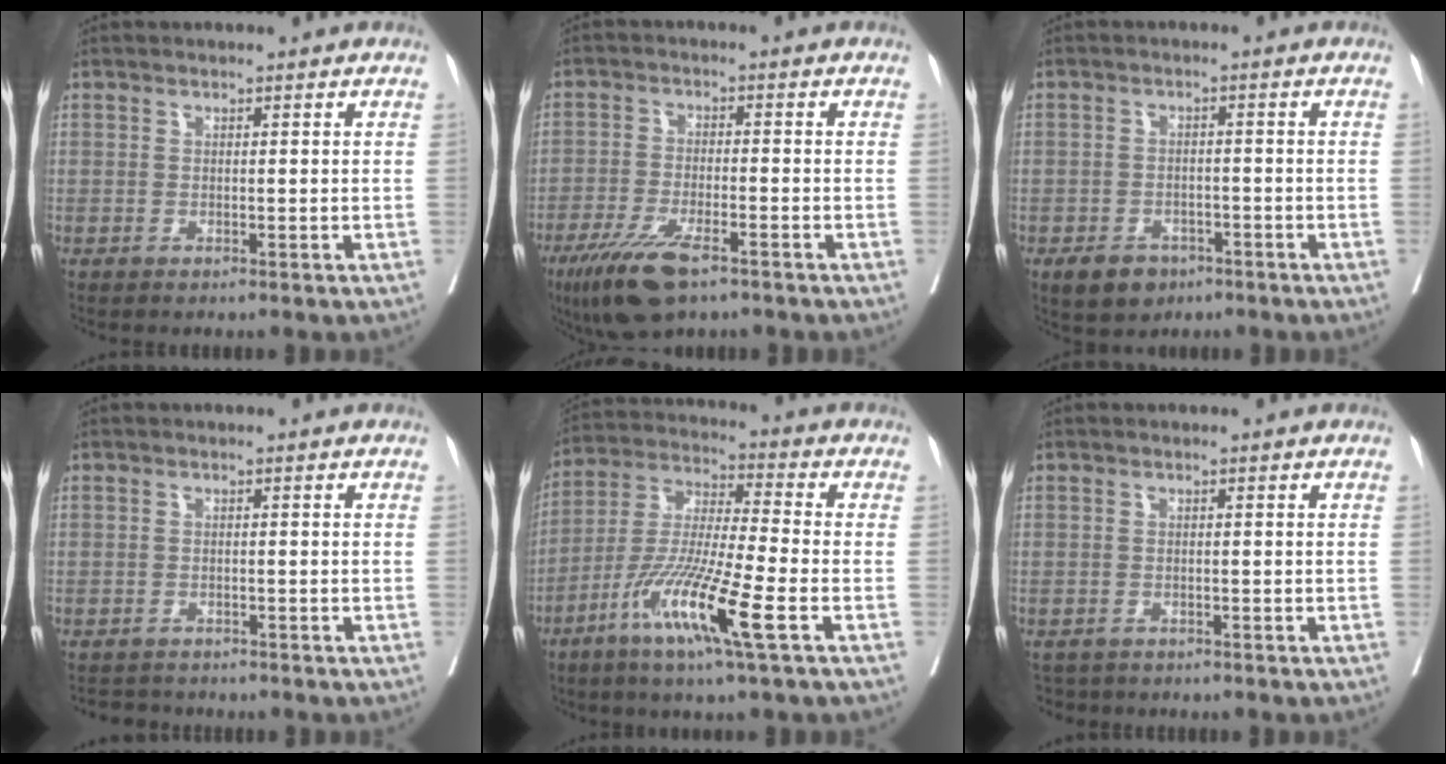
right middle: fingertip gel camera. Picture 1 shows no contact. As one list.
[{"total": 8.8, "force": [-5.8, 2.1, 6.2], "torque": [-0.118, -0.018, -0.101]}, {"total": 4.9, "force": [-3.0, 3.2, 2.0], "torque": [-0.032, 0.002, -0.042]}, {"total": 3.2, "force": [-3.0, 1.1, 0.0], "torque": [0.002, -0.006, -0.048]}, {"total": 14.0, "force": [-6.3, -0.2, 12.5], "torque": [-0.257, -0.026, -0.124]}, {"total": 2.6, "force": [-2.3, 1.3, 0.0], "torque": [-0.001, -0.002, -0.037]}]